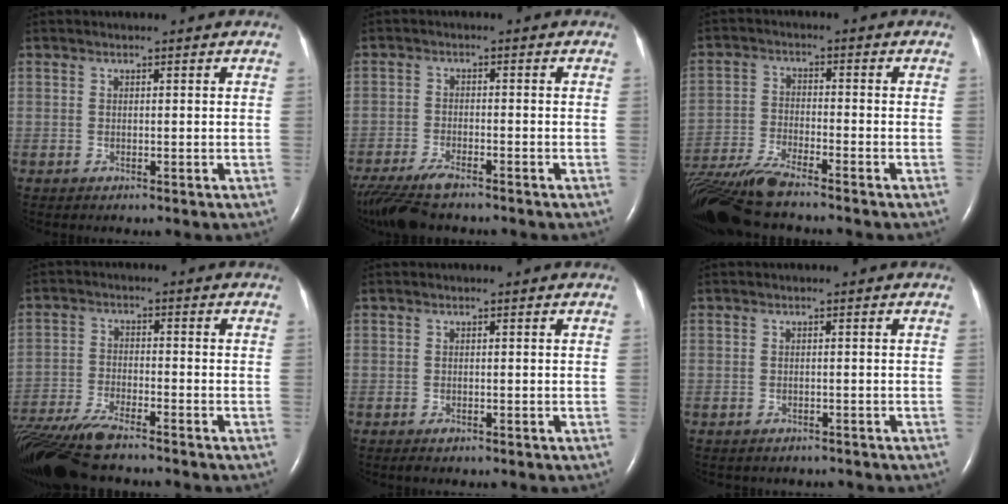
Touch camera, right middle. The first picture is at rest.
{"total": 8.1, "force": [-6.8, 1.3, 4.2], "torque": [-0.079, -0.023, -0.119]}
{"total": 11.6, "force": [-10.2, 0.4, 5.5], "torque": [-0.104, -0.025, -0.182]}
{"total": 12.6, "force": [-10.8, 1.5, 6.3], "torque": [-0.117, -0.028, -0.184]}
{"total": 0.6, "force": [-0.4, 0.2, 0.4], "torque": [-0.010, -0.001, -0.005]}
{"total": 2.5, "force": [-2.2, 1.1, 0.4], "torque": [-0.012, -0.001, -0.026]}